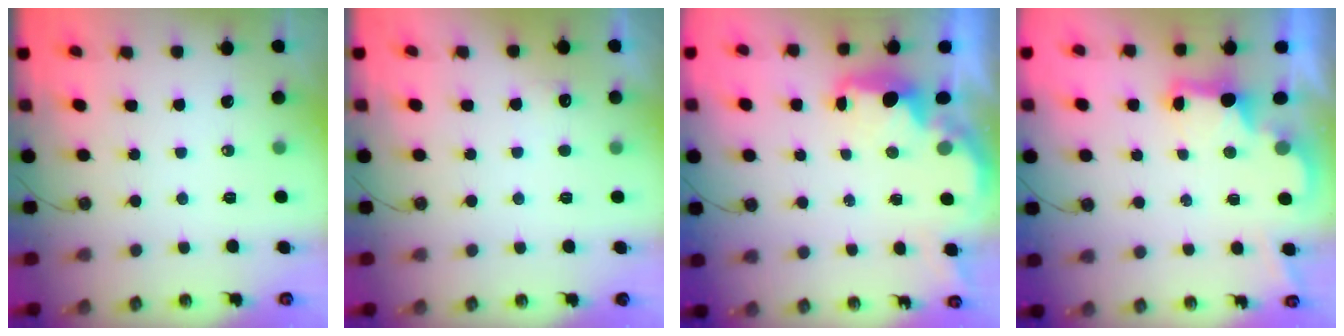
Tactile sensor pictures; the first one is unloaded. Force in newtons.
{"total": 4.4, "press": 4.2, "slide": 1.1}
{"total": 2.8, "press": 2.7, "slide": 0.4}
{"total": 2.3, "press": 2.2, "slide": 0.7}